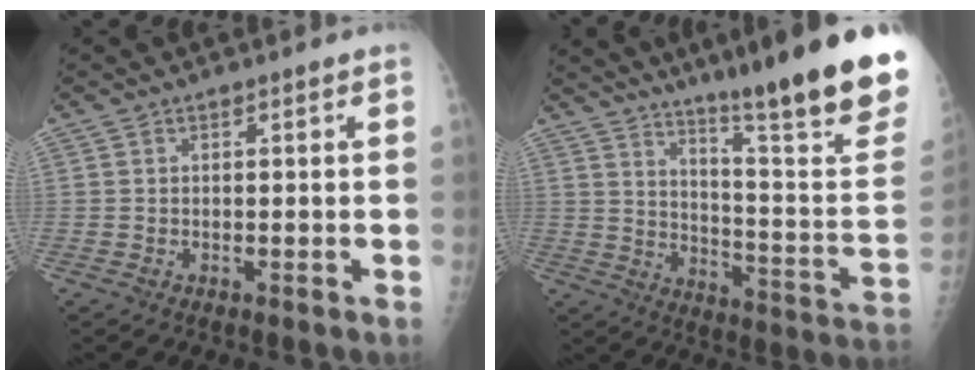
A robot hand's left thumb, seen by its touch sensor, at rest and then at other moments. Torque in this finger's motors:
{"motor_torque": [3.08, 1.93, 1.38, -1.39, 0.15]}